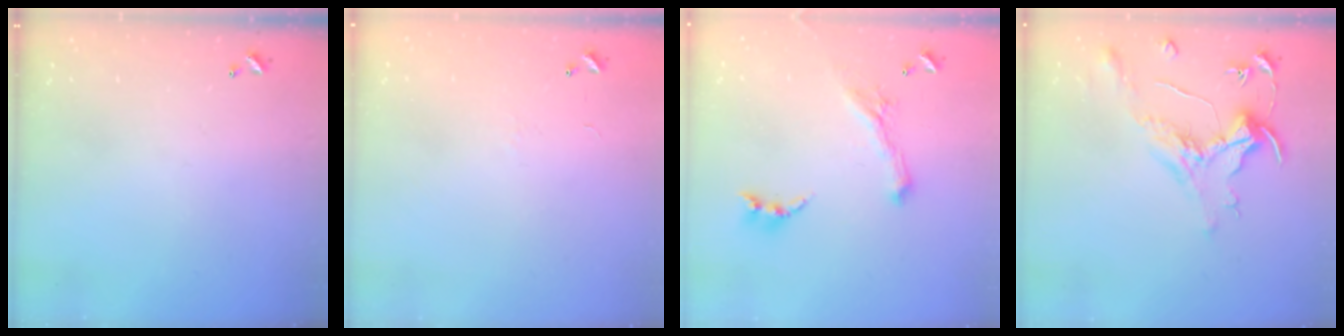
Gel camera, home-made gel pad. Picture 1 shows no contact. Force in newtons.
{"total": 6.9, "press": 6.9, "slide": 0.9}
{"total": 0.8, "press": 0.8, "slide": 0.2}
{"total": 1.6, "press": 1.4, "slide": 0.7}